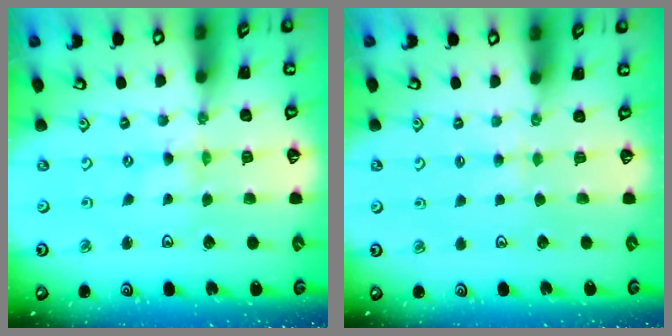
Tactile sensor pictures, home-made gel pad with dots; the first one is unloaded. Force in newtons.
{"total": 2.6, "press": 2.5, "slide": 0.5}